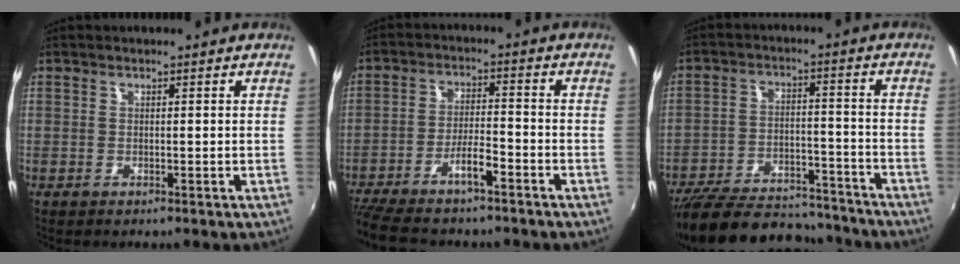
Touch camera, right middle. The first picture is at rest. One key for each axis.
{"total": 9.7, "fx": -7.7, "fy": 1.6, "fz": 5.7, "tx": -0.124, "ty": 0.004, "tz": -0.134}
{"total": 24.2, "fx": -20.6, "fy": 7.9, "fz": 10.0, "tx": -0.203, "ty": -0.008, "tz": -0.290}